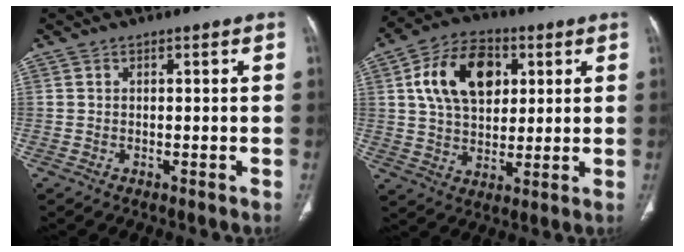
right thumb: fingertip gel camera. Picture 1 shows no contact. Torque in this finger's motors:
{"motor_torque": [0.09, 0.15, 0.26, -0.15, 0.11]}